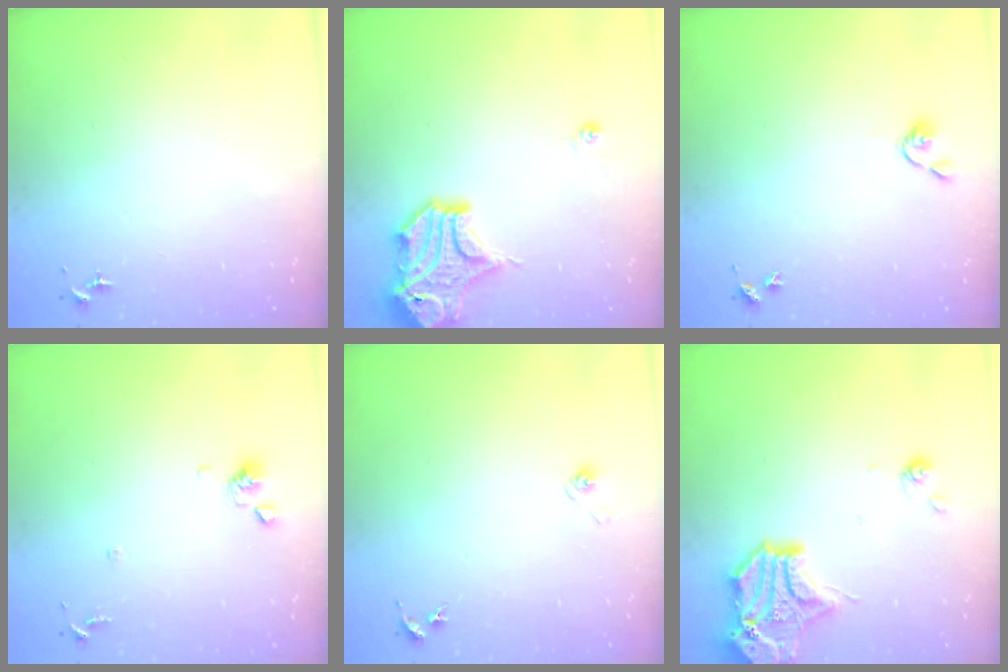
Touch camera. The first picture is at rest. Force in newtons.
{"total": 15.8, "press": 15.6, "slide": 2.7}
{"total": 3.8, "press": 3.7, "slide": 0.6}
{"total": 7.3, "press": 7.0, "slide": 2.0}
{"total": 3.0, "press": 2.5, "slide": 1.7}
{"total": 16.4, "press": 15.9, "slide": 3.7}